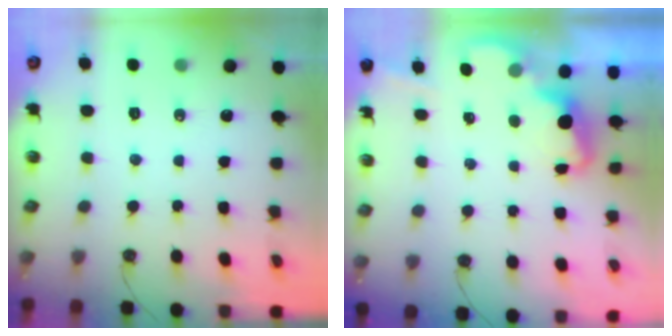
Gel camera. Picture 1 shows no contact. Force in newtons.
{"total": 2.3, "press": 2.2, "slide": 0.6}